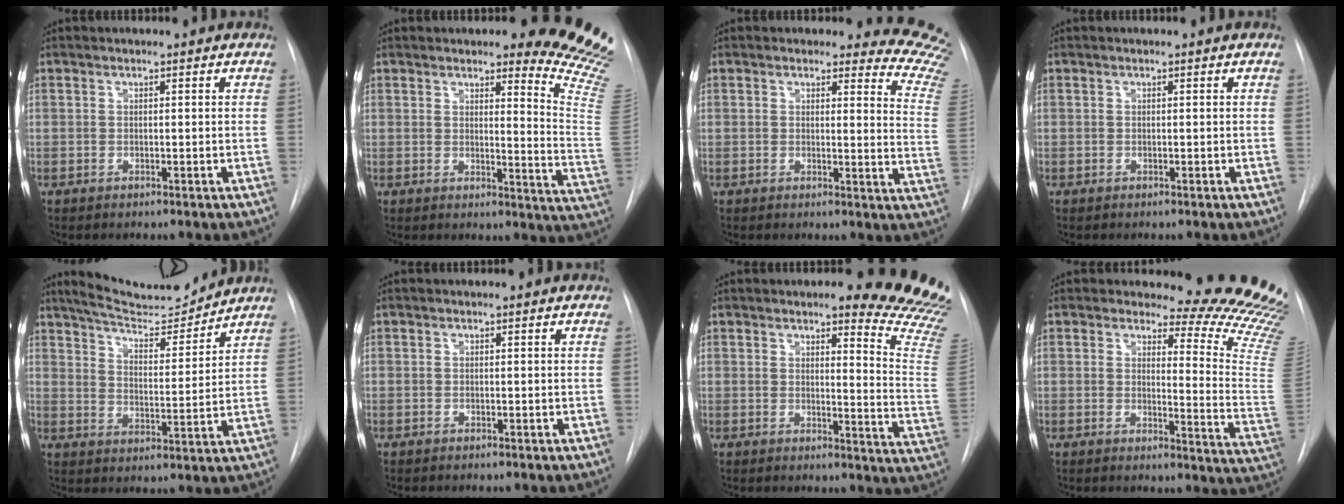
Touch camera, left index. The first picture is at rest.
{"total": 12.7, "force": [11.6, -0.6, 5.3], "torque": [-0.059, -0.131, 0.109]}
{"total": 10.9, "force": [10.8, 1.3, 0.2], "torque": [0.038, -0.127, 0.070]}
{"total": 0.0}
{"total": 11.5, "force": [11.1, 0.9, 2.9], "torque": [-0.049, -0.008, 0.179]}
{"total": 0.6, "force": [0.6, 0.0, 0.3], "torque": [0.001, 0.009, 0.010]}
{"total": 14.7, "force": [13.0, 0.6, 6.8], "torque": [-0.068, -0.118, 0.124]}
{"total": 15.9, "force": [15.5, -0.2, 3.8], "torque": [-0.037, -0.165, 0.157]}